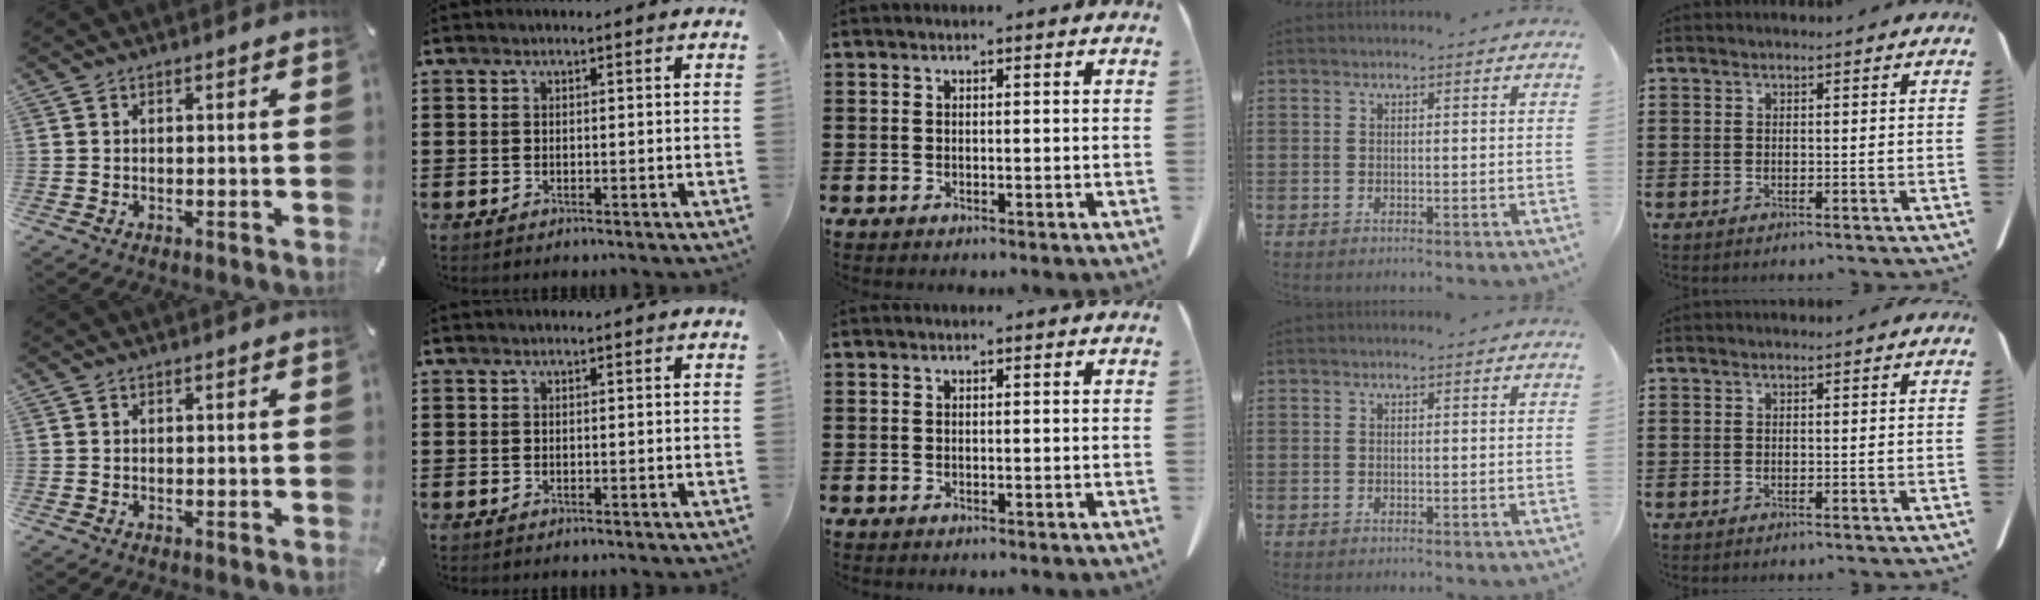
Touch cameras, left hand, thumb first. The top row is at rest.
{}